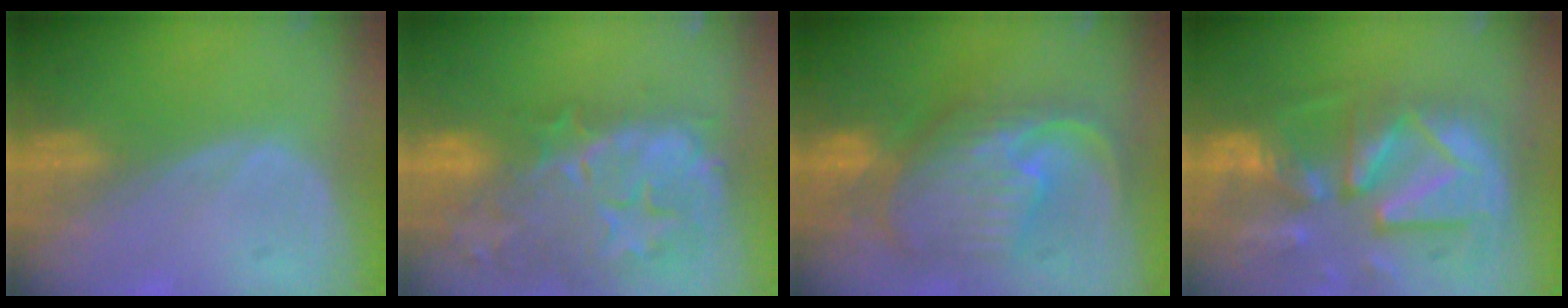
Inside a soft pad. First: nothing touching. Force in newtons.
{"total": 14.6, "press": 11.7, "slide": 8.7}
{"total": 10.7, "press": 9.5, "slide": 5.0}
{"total": 13.3, "press": 11.4, "slide": 6.7}